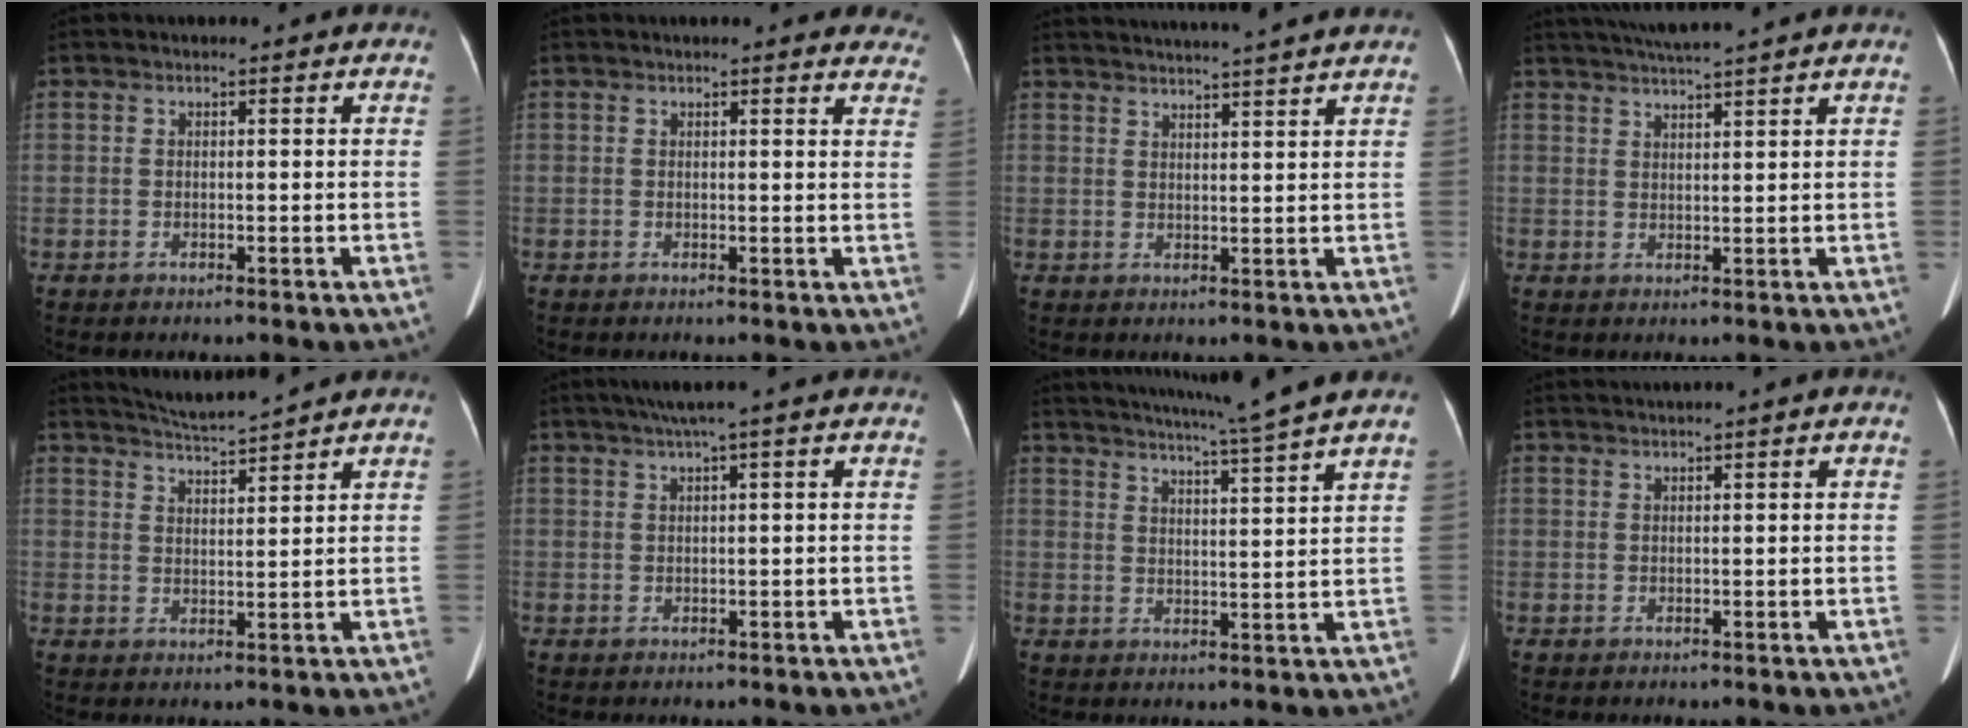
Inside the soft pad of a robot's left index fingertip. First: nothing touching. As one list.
[{"total": 11.6, "force": [10.7, 2.7, 3.5], "torque": [-0.007, 0.002, 0.098]}, {"total": 11.9, "force": [11.0, -1.0, 4.3], "torque": [-0.072, 0.010, 0.144]}, {"total": 7.1, "force": [6.3, -1.4, 3.0], "torque": [-0.051, 0.015, 0.098]}, {"total": 5.0, "force": [4.8, -1.3, 0.7], "torque": [-0.020, -0.003, 0.089]}, {"total": 3.0, "force": [1.7, -0.7, 2.4], "torque": [-0.050, 0.010, 0.036]}, {"total": 10.6, "force": [9.0, -2.6, 4.9], "torque": [-0.087, -0.022, 0.129]}, {"total": 1.9, "force": [1.4, -0.3, 1.3], "torque": [-0.026, 0.020, 0.027]}]